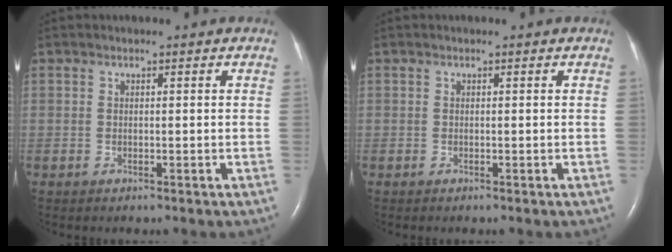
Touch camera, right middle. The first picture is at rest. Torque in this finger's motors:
{"motor_torque": [-0.16, 0.15, -0.01, 0.00]}